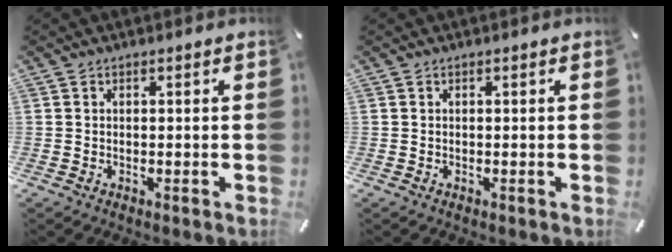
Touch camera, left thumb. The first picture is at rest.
{"total": 0.0}